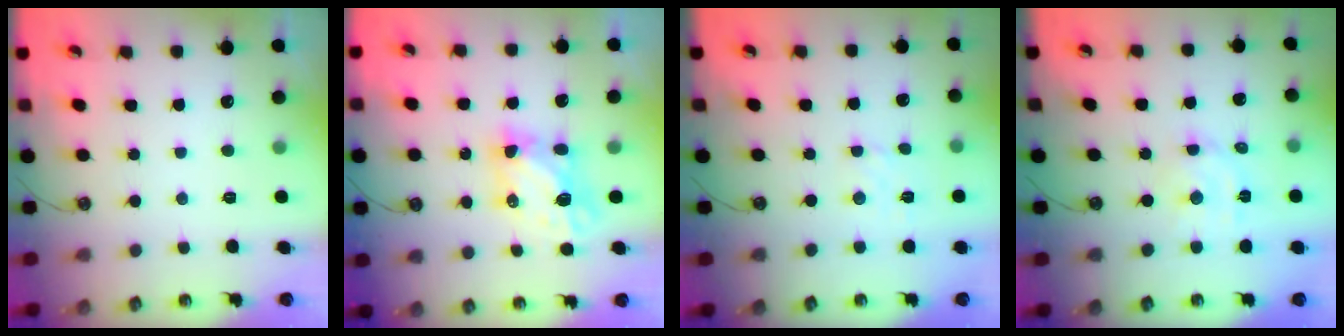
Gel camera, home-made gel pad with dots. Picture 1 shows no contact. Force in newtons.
{"total": 6.1, "press": 6.1, "slide": 0.6}
{"total": 2.2, "press": 2.2, "slide": 0.6}
{"total": 6.6, "press": 6.5, "slide": 1.0}